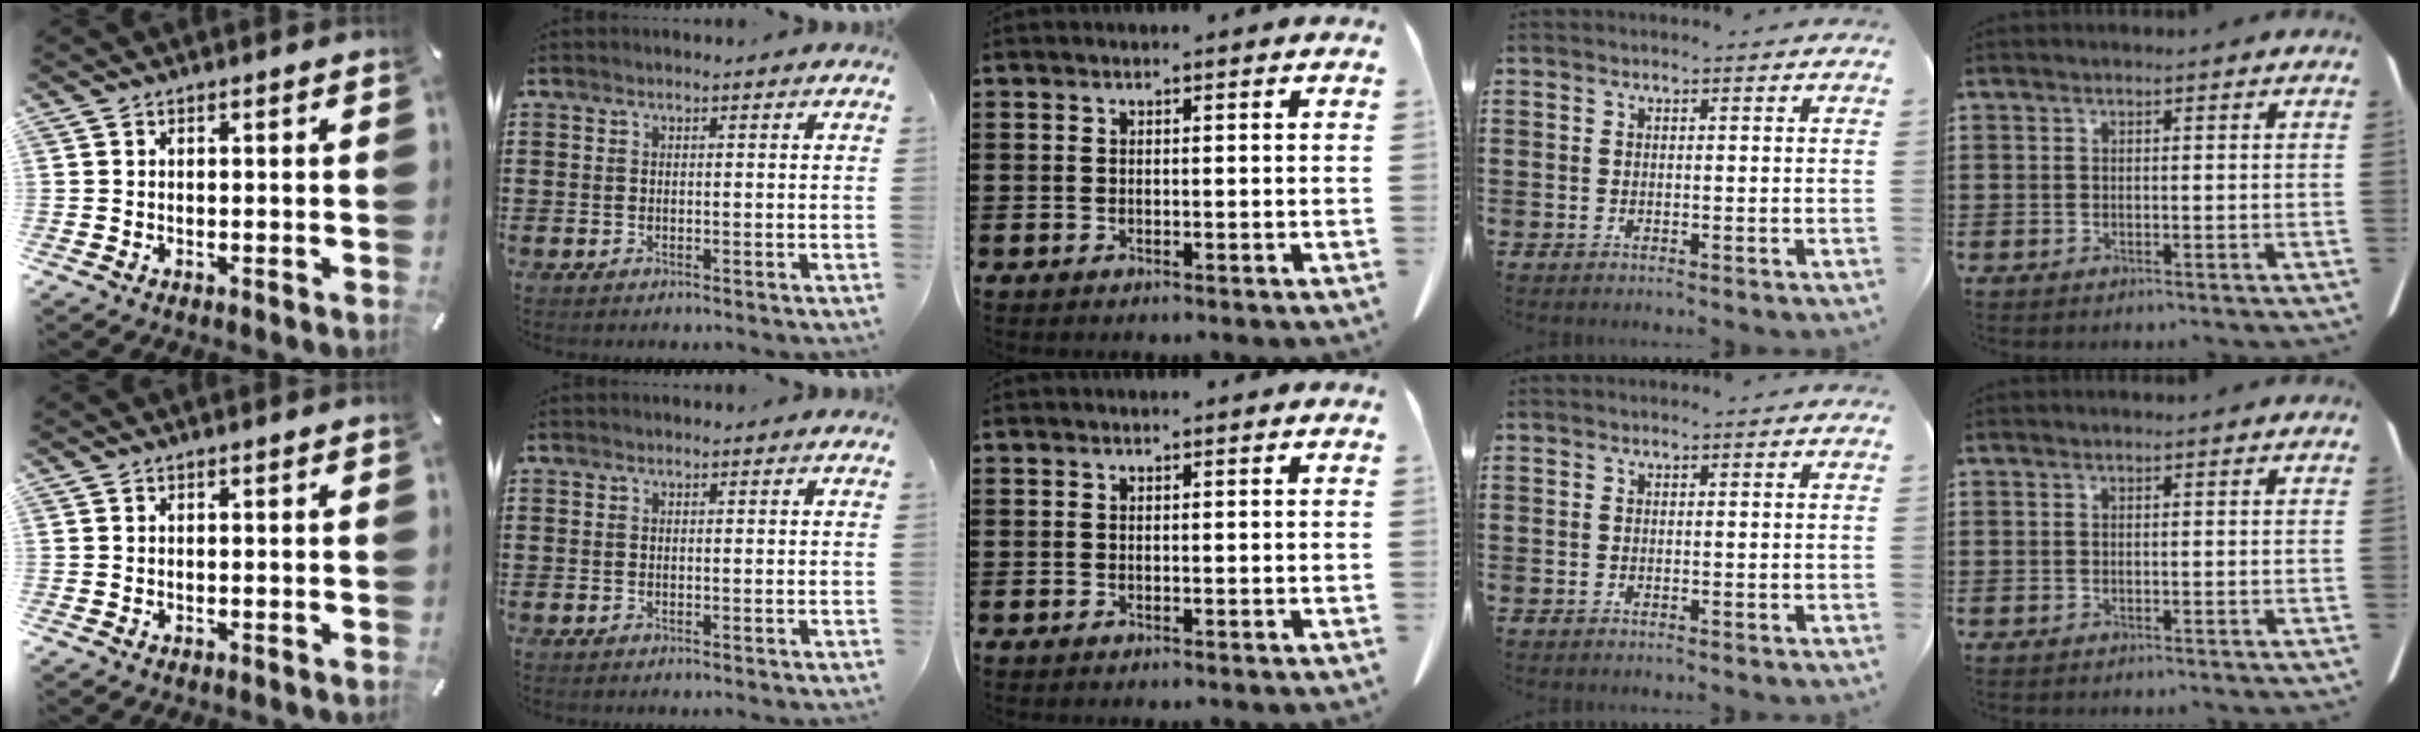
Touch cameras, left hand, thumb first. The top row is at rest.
{}